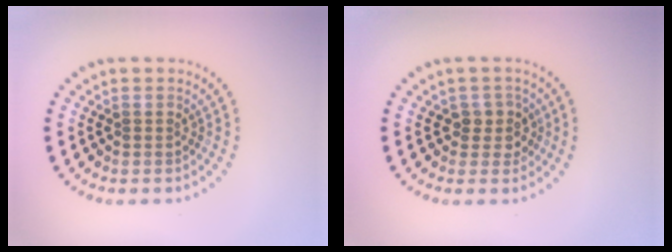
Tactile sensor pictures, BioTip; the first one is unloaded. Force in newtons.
{"total": 2.0, "press": 1.7, "slide": 1.1}